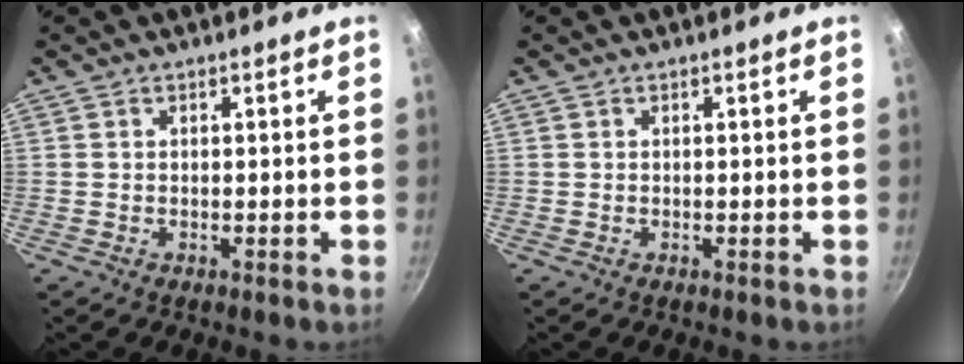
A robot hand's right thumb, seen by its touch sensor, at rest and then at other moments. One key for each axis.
{"total": 0.0}